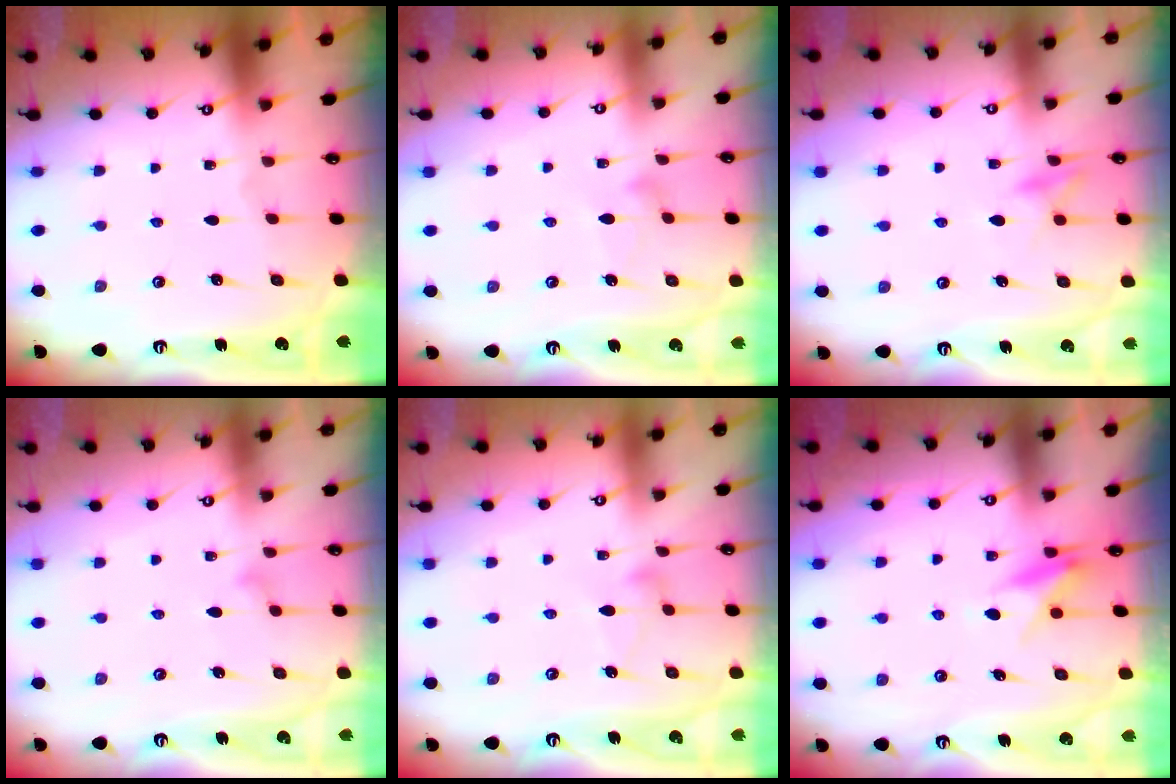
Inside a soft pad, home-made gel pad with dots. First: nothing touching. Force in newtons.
{"total": 8.7, "press": 8.6, "slide": 0.5}
{"total": 12.1, "press": 12.1, "slide": 1.2}
{"total": 8.9, "press": 8.9, "slide": 0.5}
{"total": 6.8, "press": 6.8, "slide": 0.4}
{"total": 8.0, "press": 8.0, "slide": 0.5}